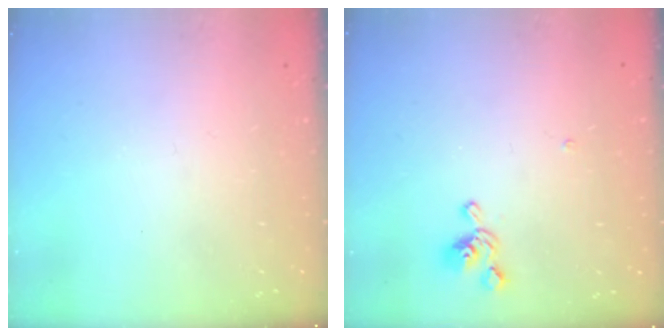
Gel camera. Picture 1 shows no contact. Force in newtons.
{"total": 4.8, "press": 4.8, "slide": 0.5}